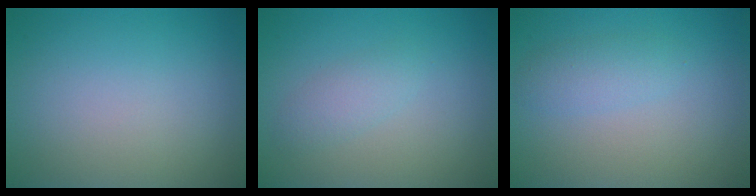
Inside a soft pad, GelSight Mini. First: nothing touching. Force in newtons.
{"total": 1.6, "press": 1.6, "slide": 0.1}
{"total": 1.8, "press": 1.8, "slide": 0.0}